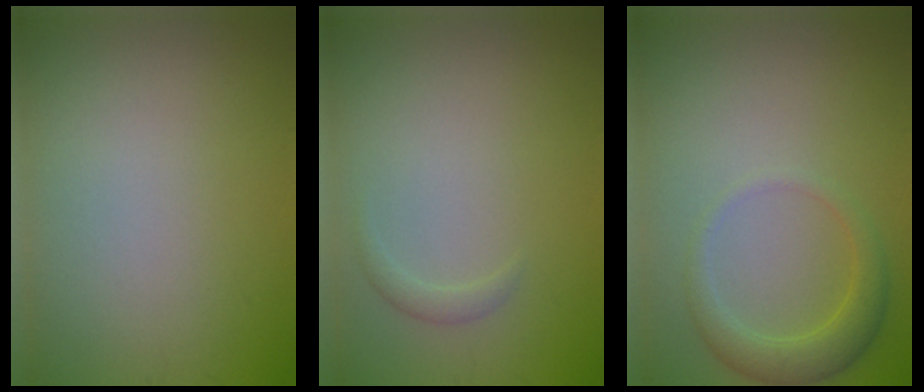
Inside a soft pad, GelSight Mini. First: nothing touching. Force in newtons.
{"total": 0.9, "press": 0.9, "slide": 0.1}
{"total": 2.9, "press": 2.9, "slide": 0.1}